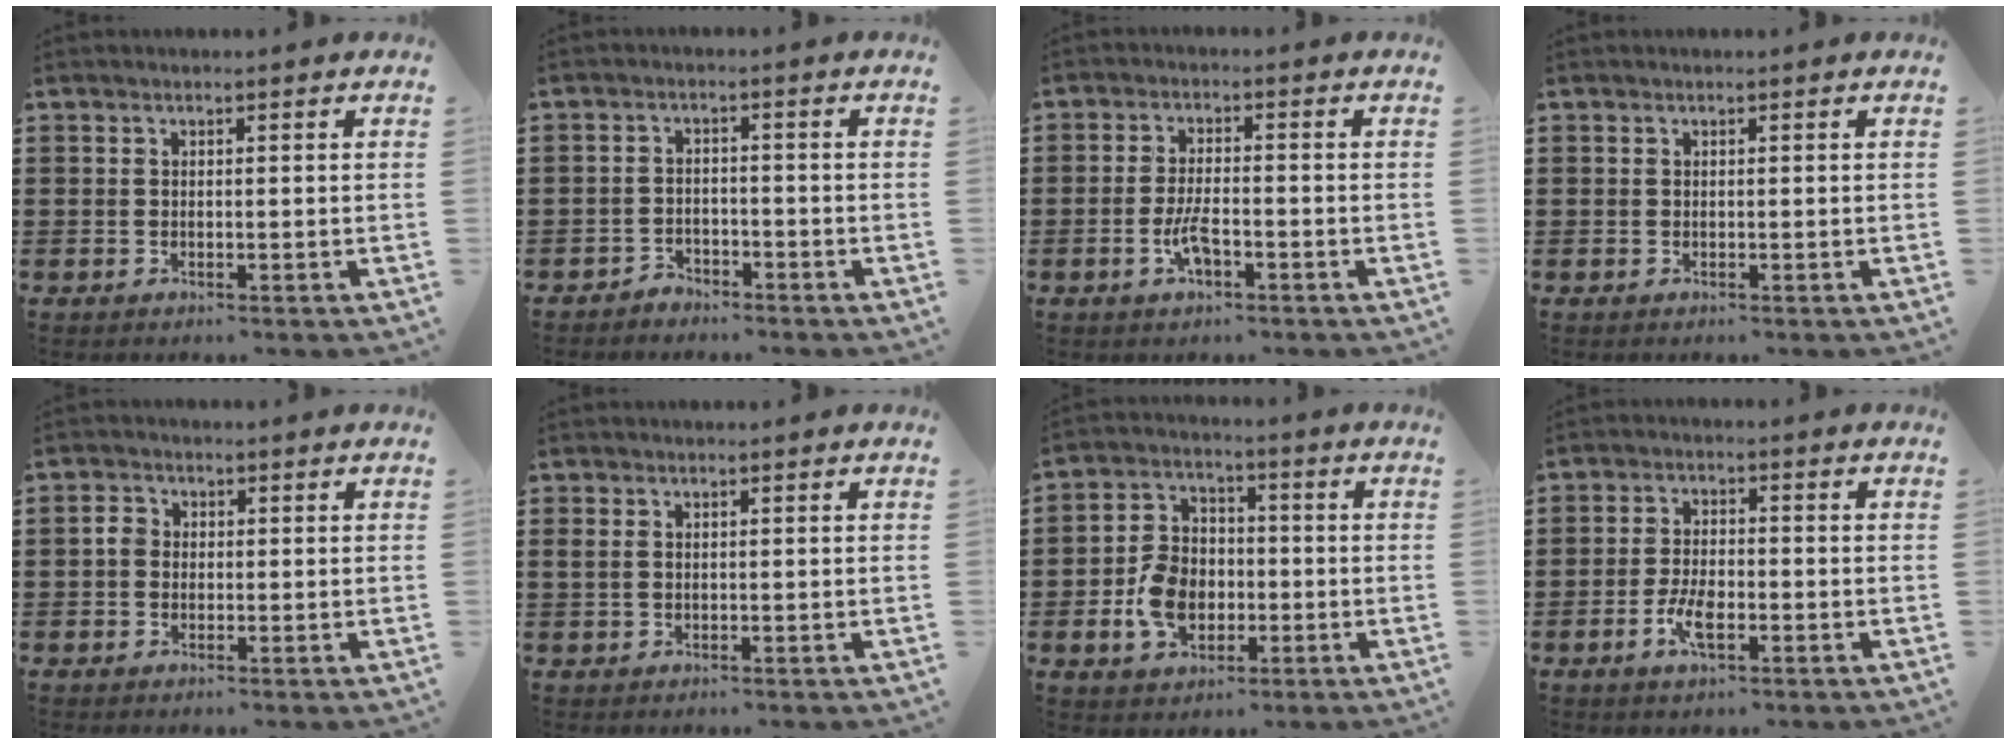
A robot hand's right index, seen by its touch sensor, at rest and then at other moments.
{"total": 2.1, "force": [-2.1, 0.4, 0.0], "torque": [-0.008, 0.001, -0.045]}
{"total": 4.3, "force": [-1.7, 1.5, 3.7], "torque": [-0.084, -0.002, -0.036]}
{"total": 0.0}
{"total": 1.8, "force": [-0.2, 1.5, 1.0], "torque": [-0.021, 0.006, -0.006]}
{"total": 1.0, "force": [0.1, 0.7, 0.8], "torque": [-0.026, 0.002, -0.001]}
{"total": 8.0, "force": [-2.0, 5.7, 5.2], "torque": [-0.130, 0.007, -0.041]}
{"total": 4.7, "force": [-1.9, 1.9, 3.9], "torque": [-0.087, -0.001, -0.039]}